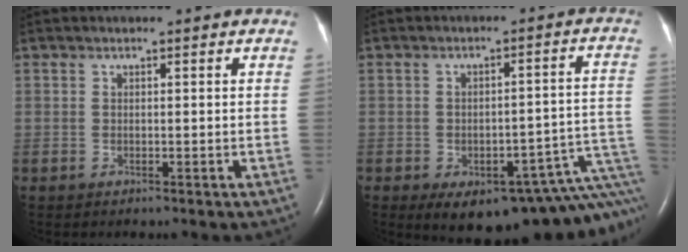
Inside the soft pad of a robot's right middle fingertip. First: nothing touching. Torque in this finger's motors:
{"motor_torque": [1.07, -1.07, 0.23, 0.07]}